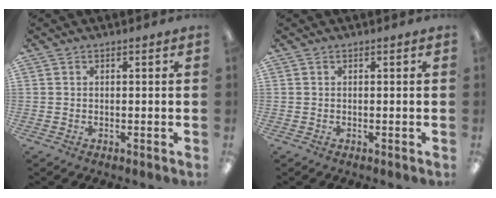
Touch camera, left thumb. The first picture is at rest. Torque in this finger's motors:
{"motor_torque": [0.00, 0.00, -0.04, 0.04, 0.00]}